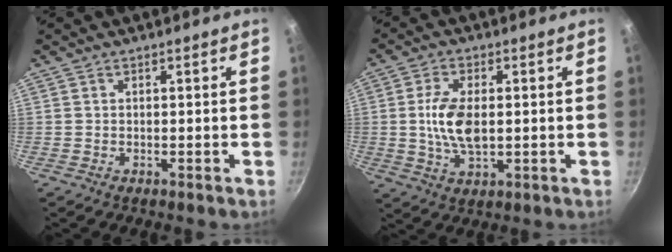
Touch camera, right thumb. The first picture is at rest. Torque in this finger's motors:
{"motor_torque": [1.47, 1.17, 1.04, -0.93, 0.10]}